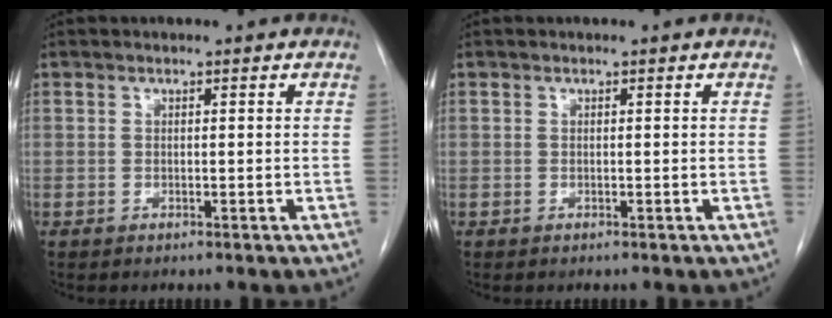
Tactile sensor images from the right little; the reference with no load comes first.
{"total": 0.0}